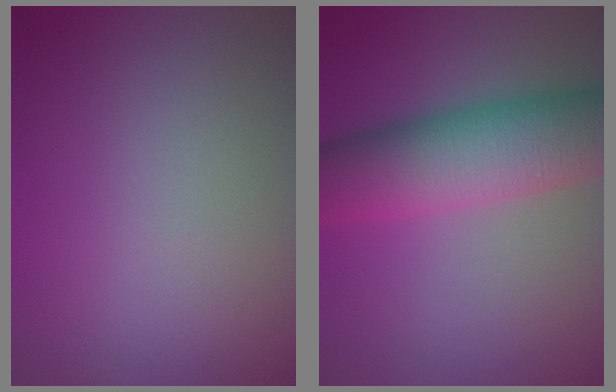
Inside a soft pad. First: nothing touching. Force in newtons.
{"total": 9.9, "press": 9.9, "slide": 0.2}